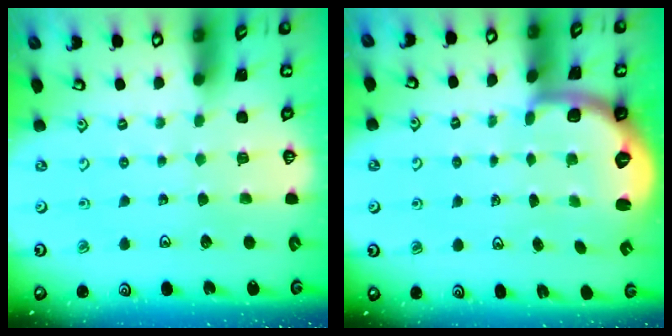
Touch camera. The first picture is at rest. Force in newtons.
{"total": 2.0, "press": 1.6, "slide": 1.2}